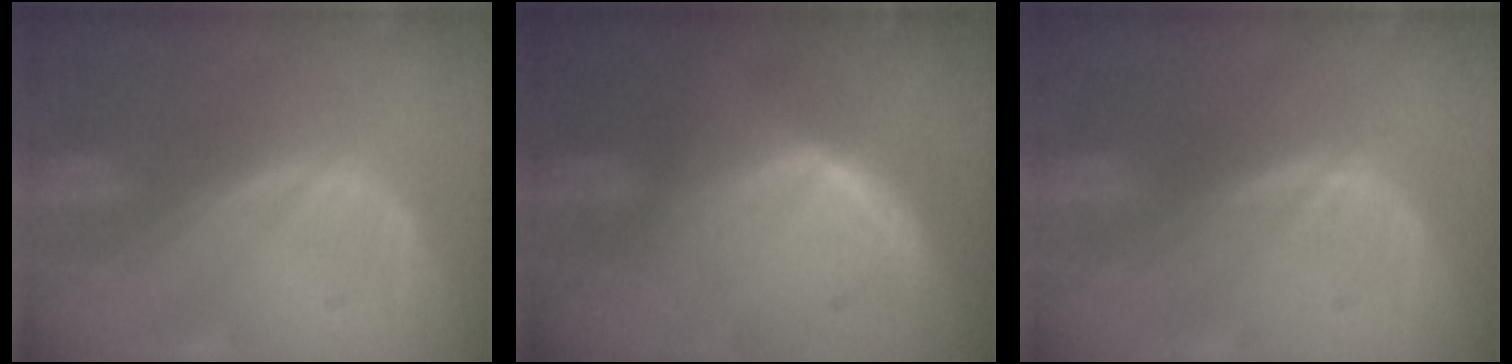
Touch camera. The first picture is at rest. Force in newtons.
{"total": 5.4, "press": 5.3, "slide": 1.4}
{"total": 0.8, "press": 0.7, "slide": 0.1}